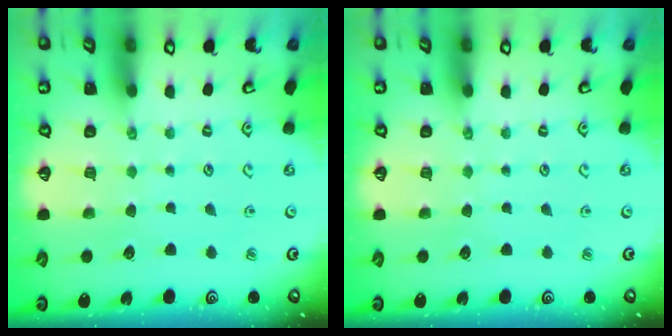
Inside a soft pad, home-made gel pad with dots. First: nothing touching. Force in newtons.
{"total": 0.0}